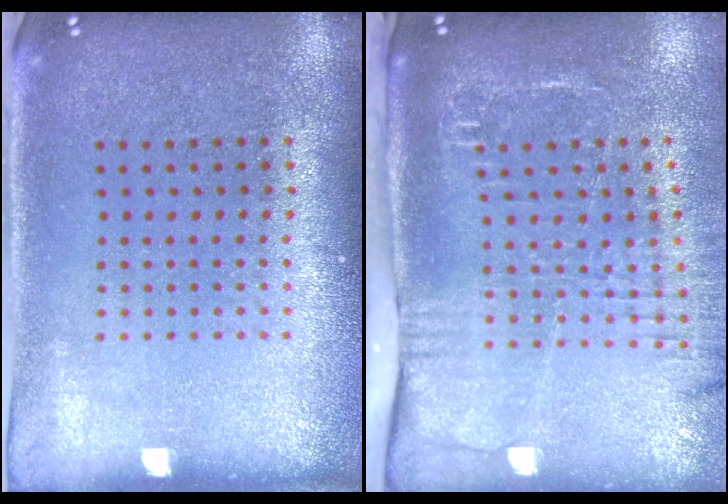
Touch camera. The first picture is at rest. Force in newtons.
{"total": 2.7, "press": 2.1, "slide": 1.7}